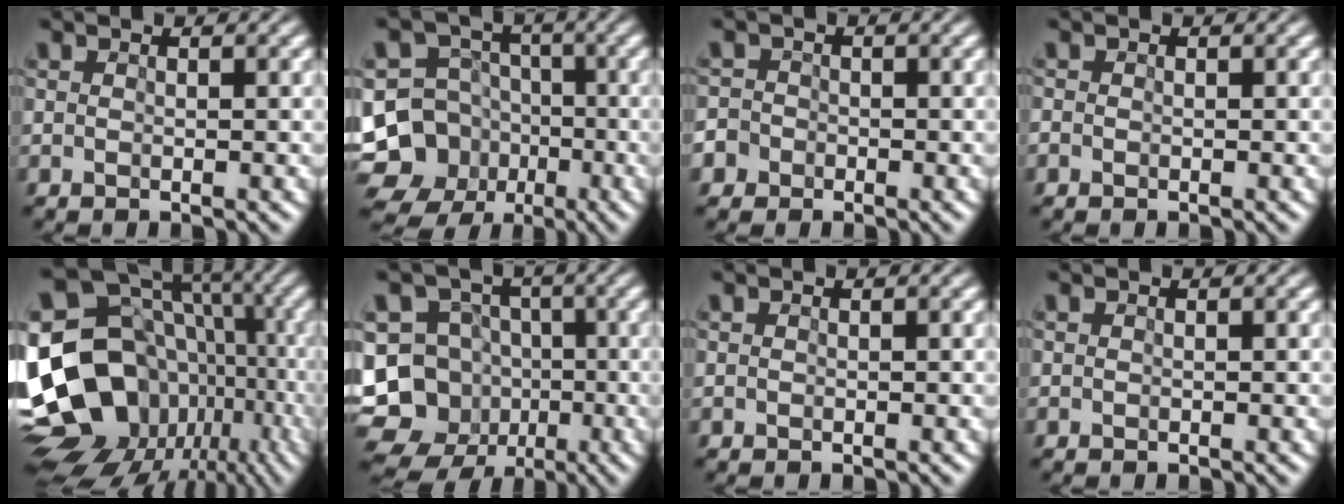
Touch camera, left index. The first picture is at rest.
{"total": 10.0, "force": [-4.5, 8.4, 3.0], "torque": [-0.081, -0.015, -0.081]}
{"total": 5.1, "force": [-3.0, 4.0, 0.7], "torque": [-0.026, -0.006, -0.064]}
{"total": 0.8, "force": [-0.5, 0.7, 0.3], "torque": [-0.006, 0.008, -0.012]}
{"total": 19.1, "force": [-4.4, 15.2, 10.7], "torque": [-0.234, -0.001, -0.034]}
{"total": 11.9, "force": [-4.2, 10.3, 4.2], "torque": [-0.114, -0.009, -0.065]}
{"total": 0.0}
{"total": 0.0}